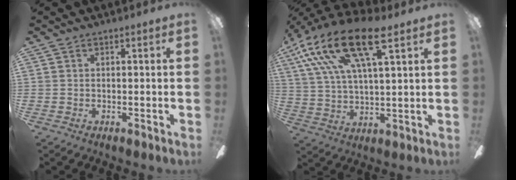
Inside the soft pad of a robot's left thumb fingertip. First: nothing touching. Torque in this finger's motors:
{"motor_torque": [0.78, 0.79, 1.46, -1.31, 0.63]}